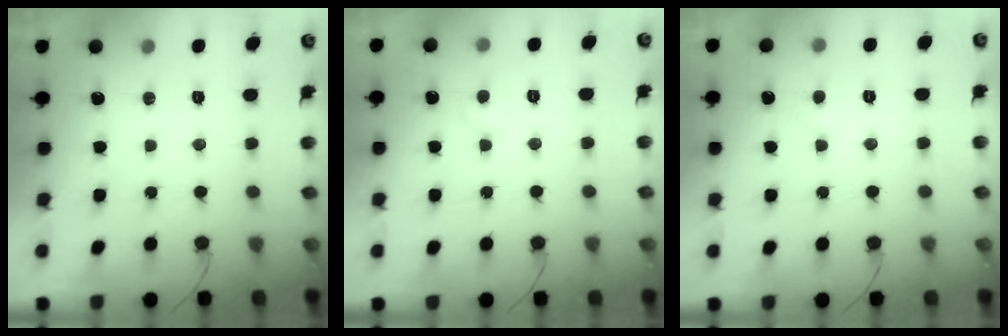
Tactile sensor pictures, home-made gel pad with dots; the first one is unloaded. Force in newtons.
{"total": 4.3, "press": 4.2, "slide": 0.5}
{"total": 3.3, "press": 3.3, "slide": 0.3}